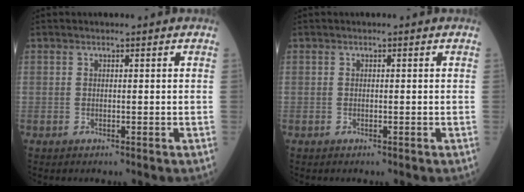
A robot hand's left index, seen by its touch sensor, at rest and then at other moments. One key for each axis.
{"total": 0.0}